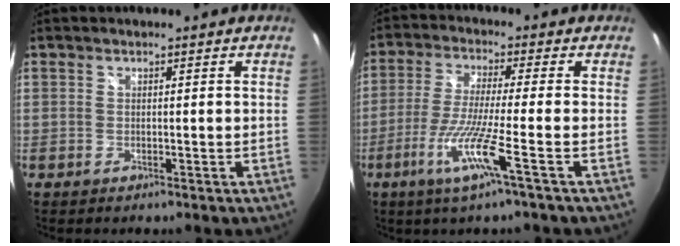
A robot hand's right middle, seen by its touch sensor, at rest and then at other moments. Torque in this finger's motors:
{"motor_torque": [1.73, -0.41, 0.46, 0.17]}